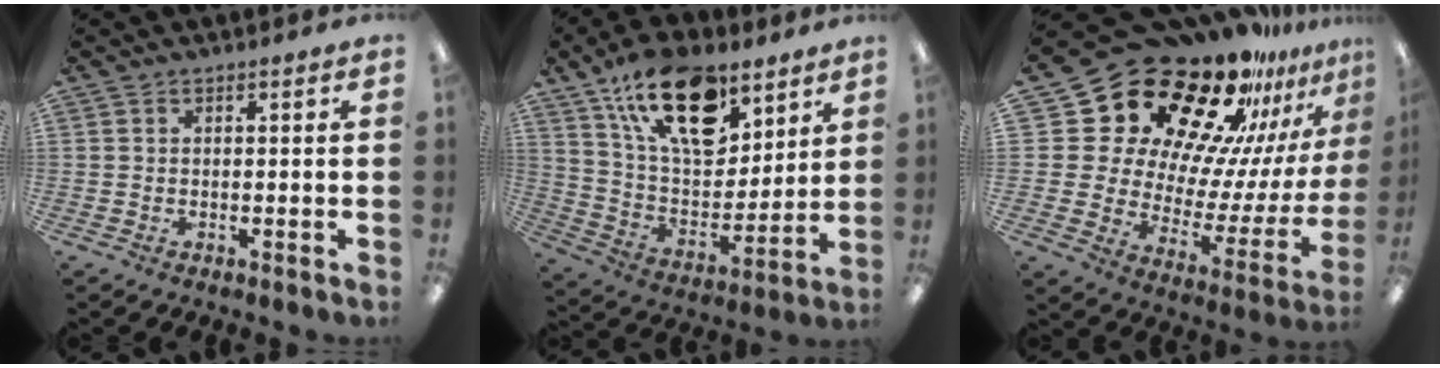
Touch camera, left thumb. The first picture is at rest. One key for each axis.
{"total": 21.8, "fx": 13.2, "fy": 11.0, "fz": 13.5, "tx": -0.222, "ty": -0.062, "tz": 0.232}
{"total": 25.8, "fx": 19.4, "fy": 12.3, "fz": 11.7, "tx": -0.204, "ty": -0.167, "tz": 0.348}